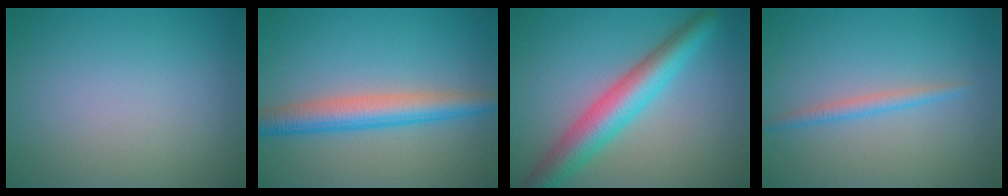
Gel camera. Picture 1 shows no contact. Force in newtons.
{"total": 4.8, "press": 4.8, "slide": 0.1}
{"total": 6.2, "press": 6.1, "slide": 0.3}
{"total": 1.6, "press": 1.6, "slide": 0.0}